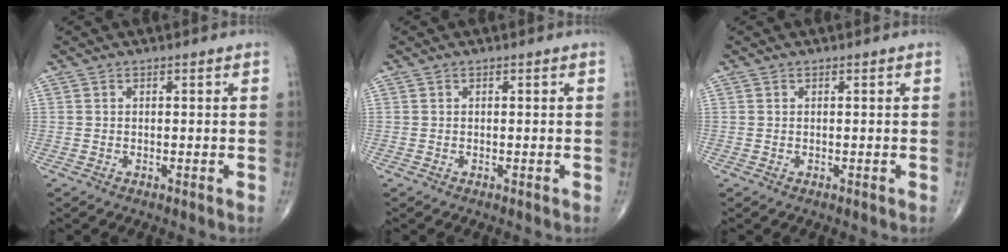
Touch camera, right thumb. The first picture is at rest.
{"total": 0.0}
{"total": 0.0}